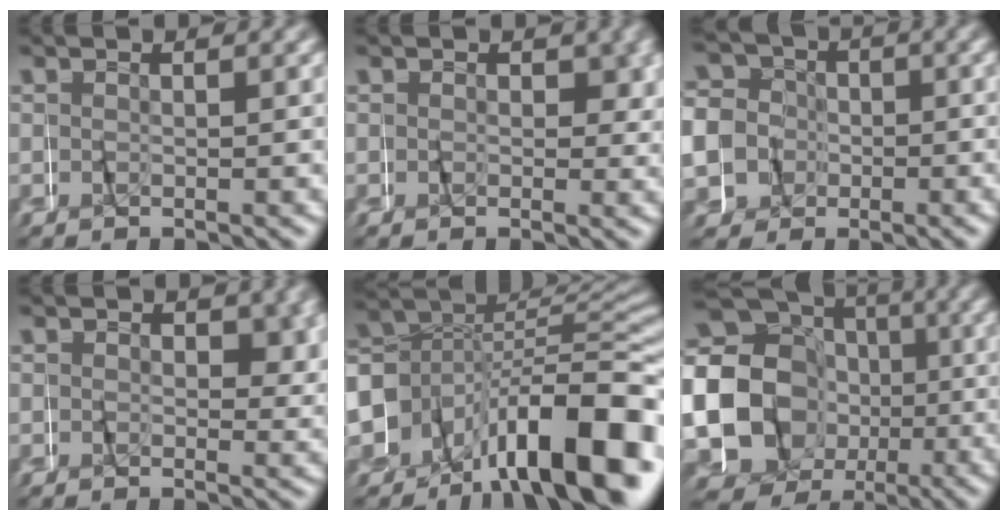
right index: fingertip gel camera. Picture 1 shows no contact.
{"total": 2.2, "force": [0.2, 1.5, 1.6], "torque": [-0.012, -0.009, 0.004]}
{"total": 10.0, "force": [0.9, 9.4, 3.2], "torque": [-0.075, -0.003, 0.003]}
{"total": 2.8, "force": [0.7, 1.7, 2.0], "torque": [-0.019, -0.006, 0.010]}
{"total": 16.2, "force": [-5.4, 11.2, 10.3], "torque": [-0.187, -0.015, -0.091]}
{"total": 17.8, "force": [-2.5, 16.4, 6.5], "torque": [-0.170, -0.054, -0.043]}